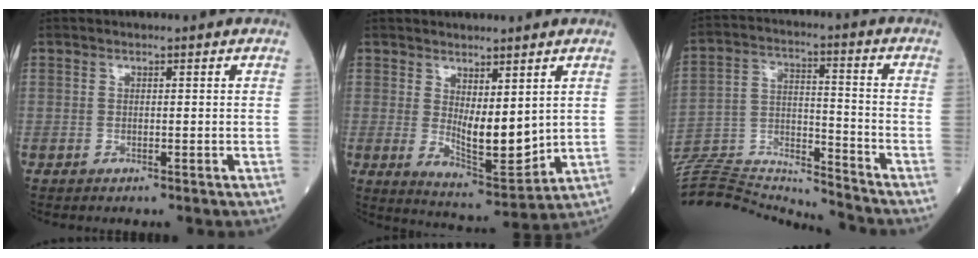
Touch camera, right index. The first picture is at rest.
{"total": 7.8, "force": [1.6, 2.4, 7.3], "torque": [-0.120, -0.023, 0.046]}
{"total": 16.7, "force": [-16.6, -0.5, 1.9], "torque": [-0.038, 0.029, -0.280]}